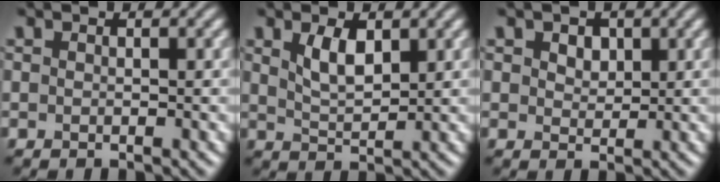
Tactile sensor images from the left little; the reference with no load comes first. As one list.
[{"total": 2.9, "force": [1.4, 1.3, 2.2], "torque": [-0.048, -0.002, 0.031]}, {"total": 2.5, "force": [1.2, 1.7, 1.4], "torque": [-0.023, 0.010, 0.008]}]